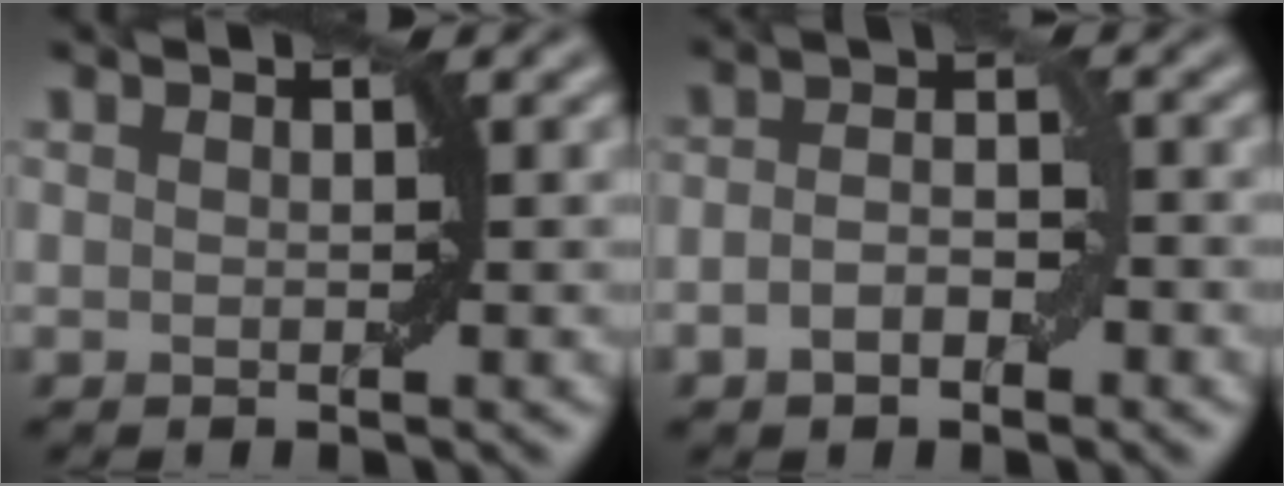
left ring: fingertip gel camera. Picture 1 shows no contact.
{"total": 2.9, "force": [-1.1, 1.5, 2.2], "torque": [-0.041, 0.003, -0.024]}